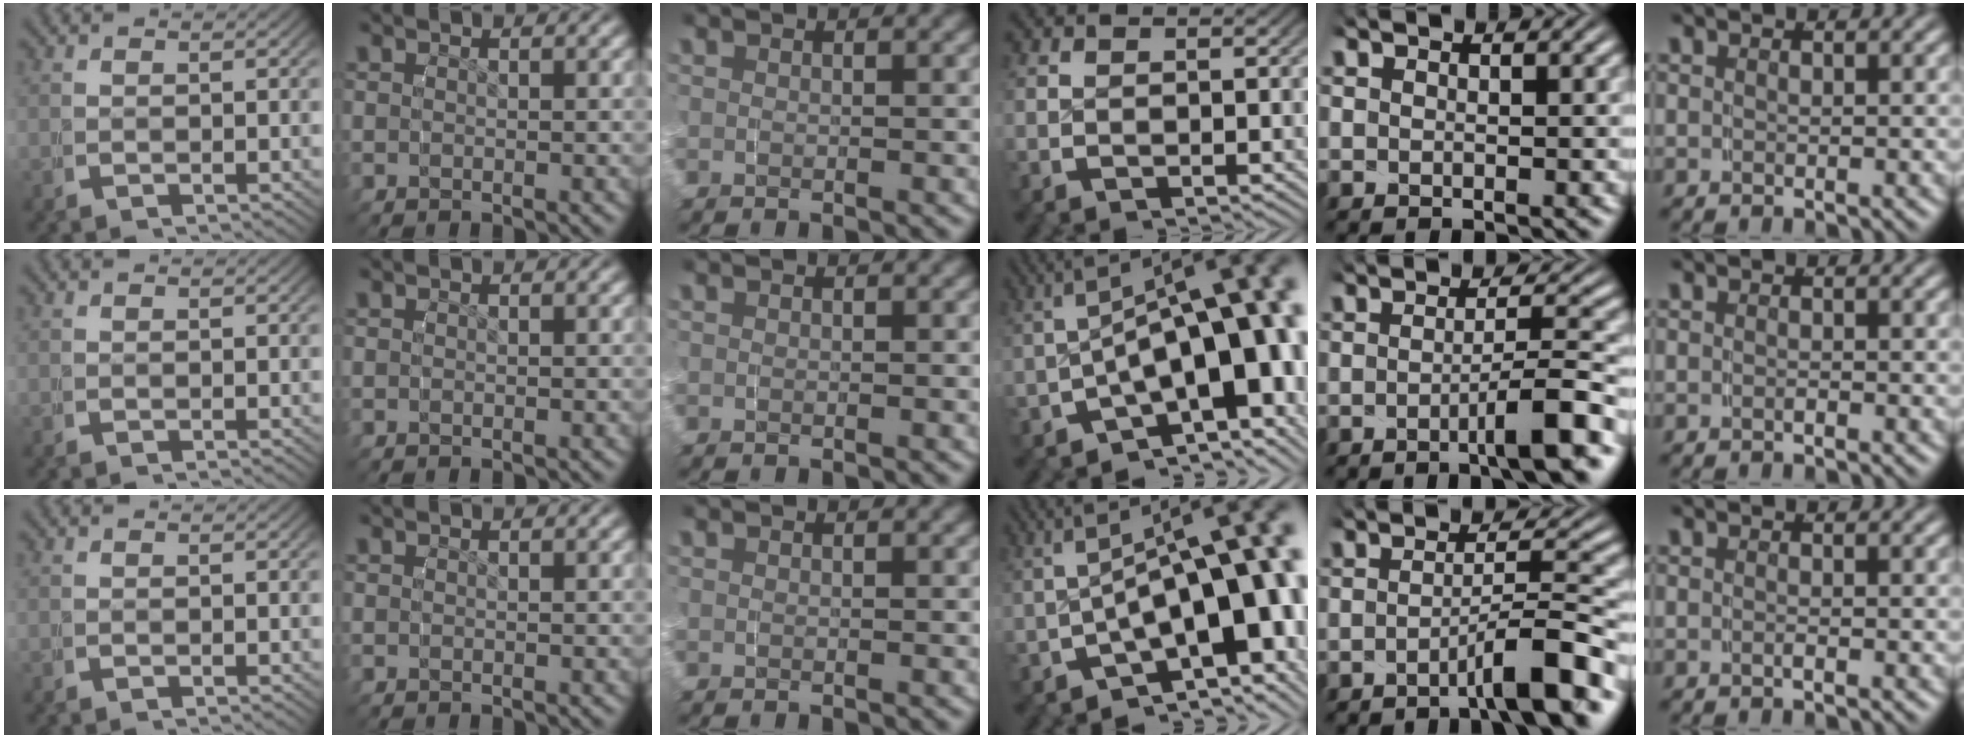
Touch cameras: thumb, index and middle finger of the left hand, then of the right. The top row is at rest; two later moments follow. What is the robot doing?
{"motion": "grasp_and_lifting", "object": "water bottle"}